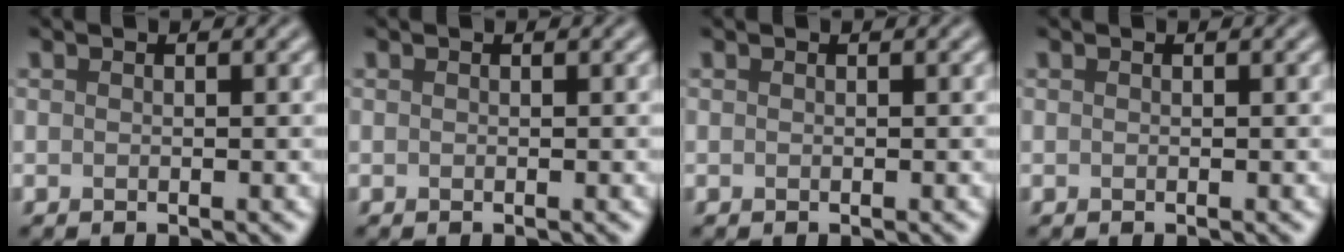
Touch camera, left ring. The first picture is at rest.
{"total": 0.0}
{"total": 0.0}
{"total": 0.0}